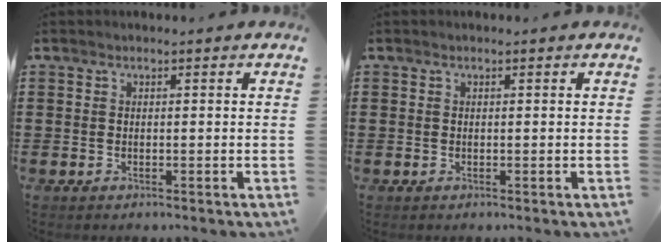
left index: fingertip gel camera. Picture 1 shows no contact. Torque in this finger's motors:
{"motor_torque": [0.02, -0.11, -0.01, 0.02]}